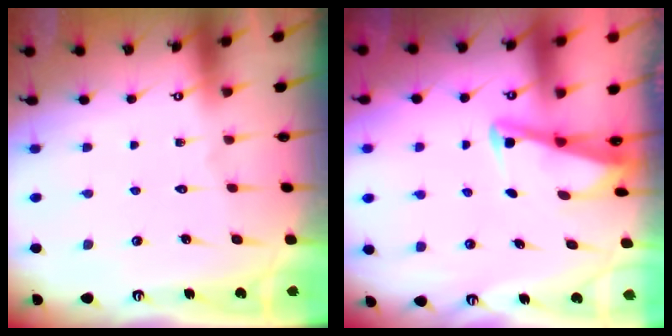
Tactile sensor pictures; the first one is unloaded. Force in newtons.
{"total": 2.8, "press": 2.8, "slide": 0.3}